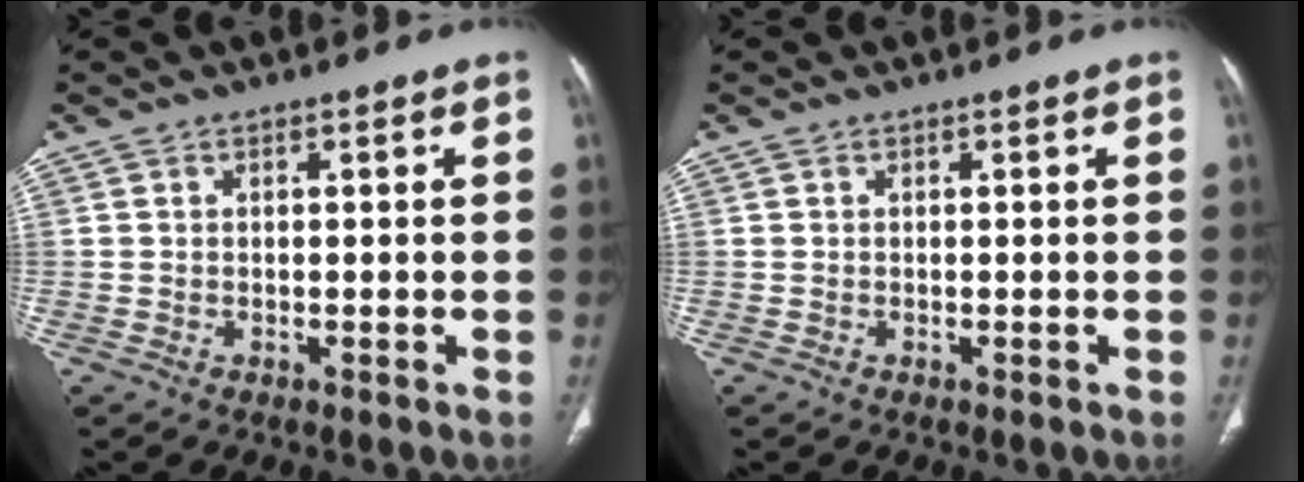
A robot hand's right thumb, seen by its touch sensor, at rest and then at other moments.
{"total": 0.0}